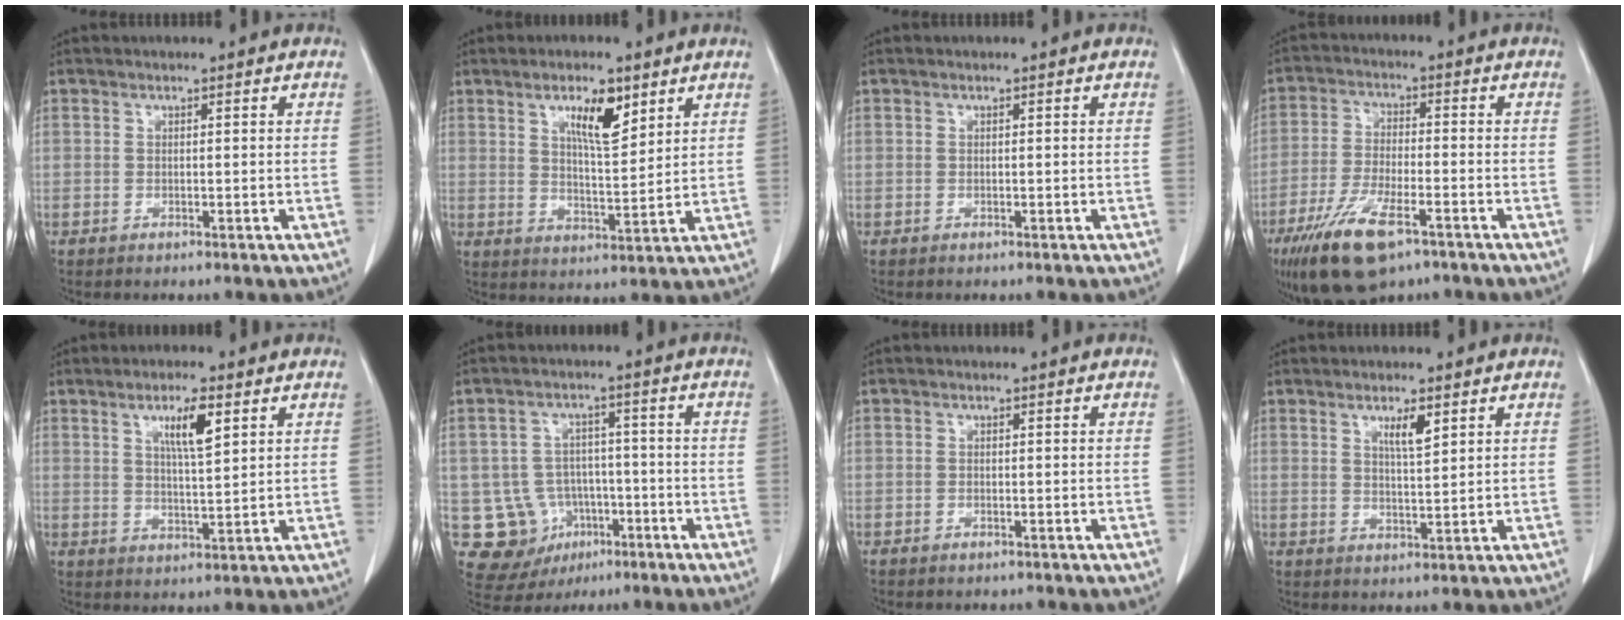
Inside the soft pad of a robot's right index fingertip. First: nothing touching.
{"total": 7.3, "force": [4.0, 1.9, 5.8], "torque": [-0.101, -0.002, 0.070]}
{"total": 0.0}
{"total": 12.2, "force": [-7.4, 3.8, 8.9], "torque": [-0.174, -0.019, -0.126]}
{"total": 5.8, "force": [2.7, 0.7, 5.1], "torque": [-0.089, -0.001, 0.048]}
{"total": 9.8, "force": [-3.1, 9.0, 2.1], "torque": [-0.052, 0.019, -0.032]}
{"total": 0.7, "force": [-0.6, 0.3, 0.1], "torque": [-0.007, 0.000, -0.008]}
{"total": 3.5, "force": [1.9, 0.5, 2.9], "torque": [-0.050, -0.002, 0.035]}